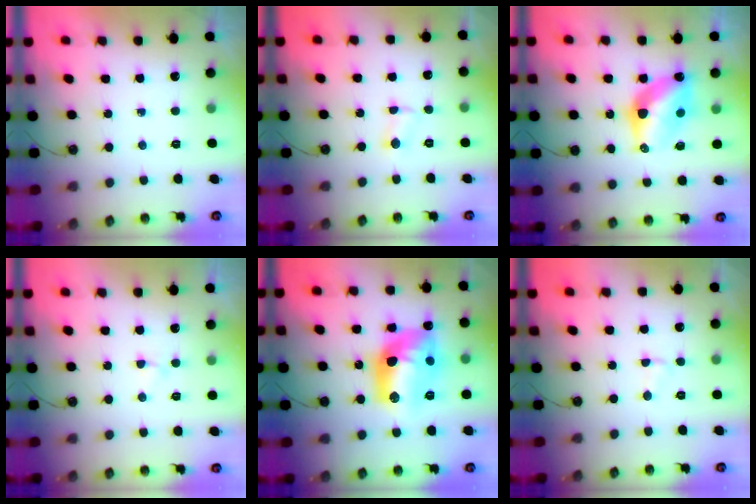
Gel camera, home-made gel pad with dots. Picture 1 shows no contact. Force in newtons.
{"total": 2.5, "press": 2.4, "slide": 0.8}
{"total": 10.9, "press": 10.9, "slide": 0.6}
{"total": 2.4, "press": 2.4, "slide": 0.4}
{"total": 16.0, "press": 15.9, "slide": 1.3}
{"total": 3.7, "press": 1.6, "slide": 3.3}